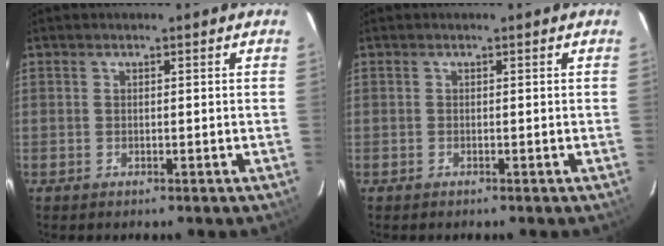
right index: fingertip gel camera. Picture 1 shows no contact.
{"total": 0.0}